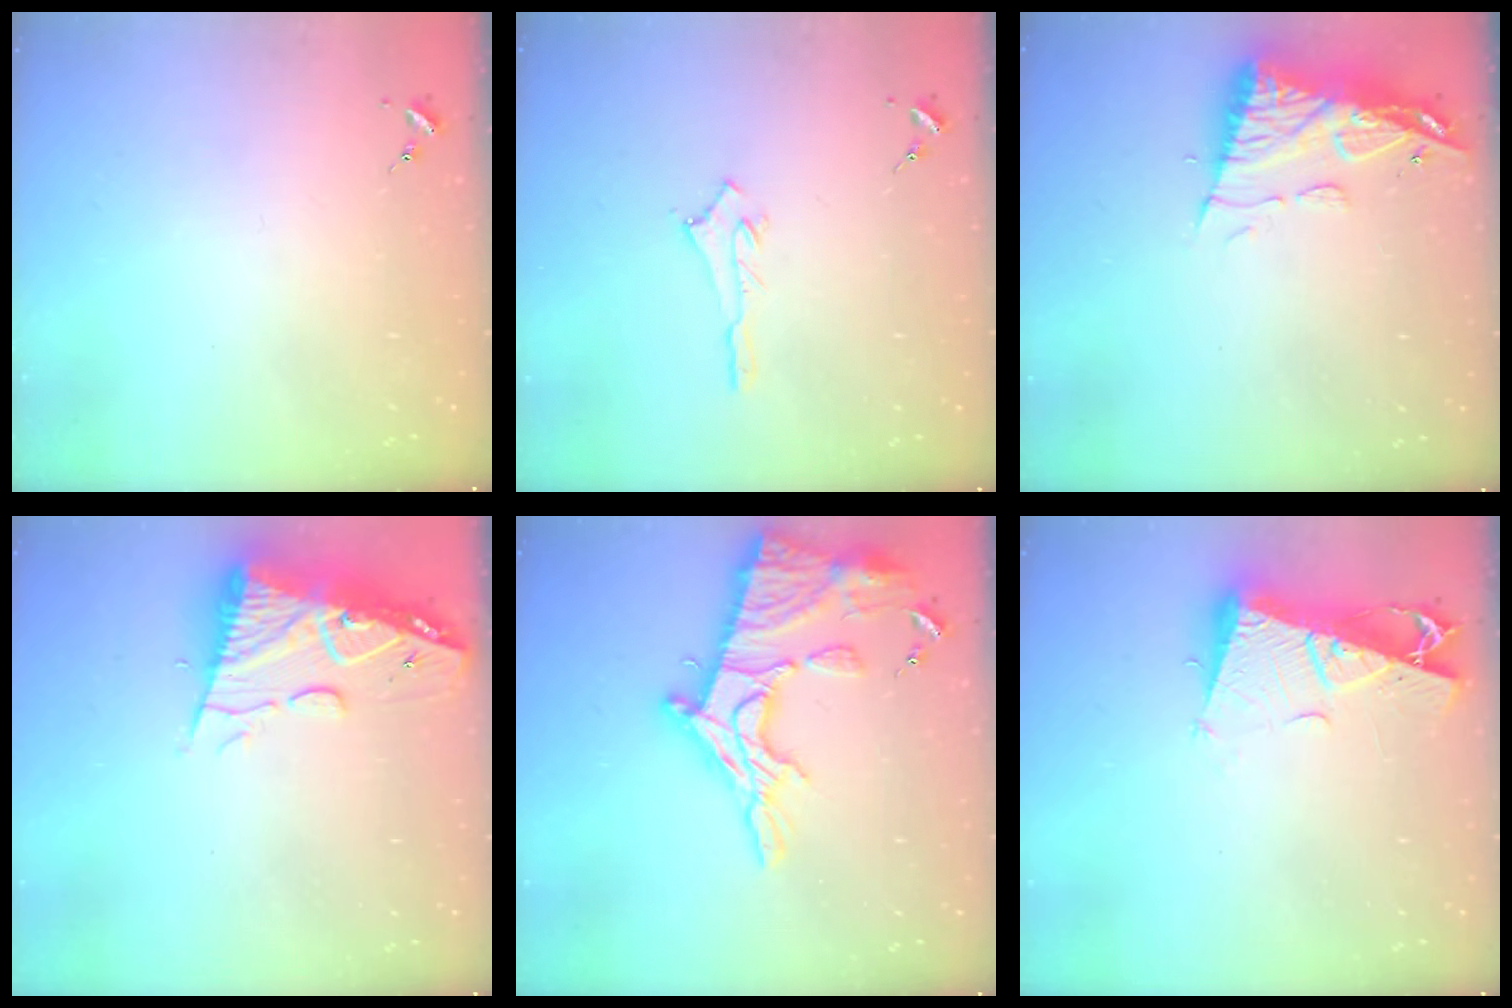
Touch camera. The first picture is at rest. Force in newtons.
{"total": 2.6, "press": 2.6, "slide": 0.2}
{"total": 10.4, "press": 10.4, "slide": 1.0}
{"total": 15.9, "press": 15.8, "slide": 1.5}
{"total": 24.8, "press": 24.7, "slide": 2.3}
{"total": 12.3, "press": 12.2, "slide": 1.4}